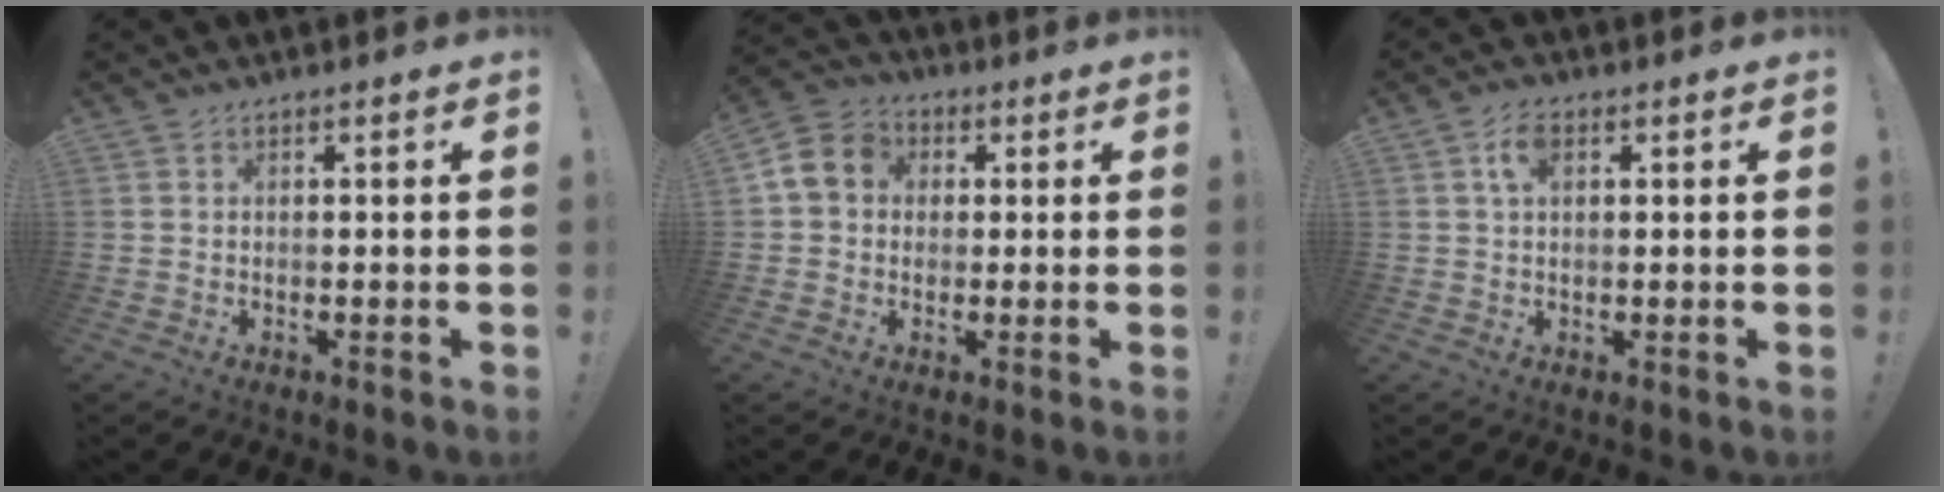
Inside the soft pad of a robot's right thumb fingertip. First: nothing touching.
{"total": 9.2, "force": [1.6, 7.4, 5.1], "torque": [-0.100, 0.011, 0.035]}
{"total": 3.6, "force": [1.3, 1.9, 2.8], "torque": [-0.047, 0.004, 0.019]}